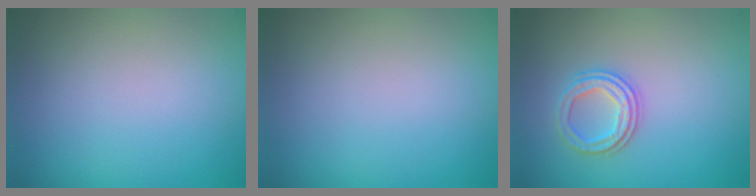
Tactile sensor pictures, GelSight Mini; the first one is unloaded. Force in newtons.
{"total": 0.0}
{"total": 2.5, "press": 2.4, "slide": 0.9}